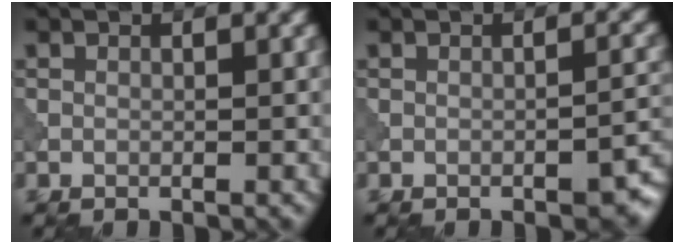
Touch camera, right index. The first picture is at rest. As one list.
[{"total": 3.0, "force": [-2.0, 0.7, 2.1], "torque": [-0.028, 0.006, -0.029]}]